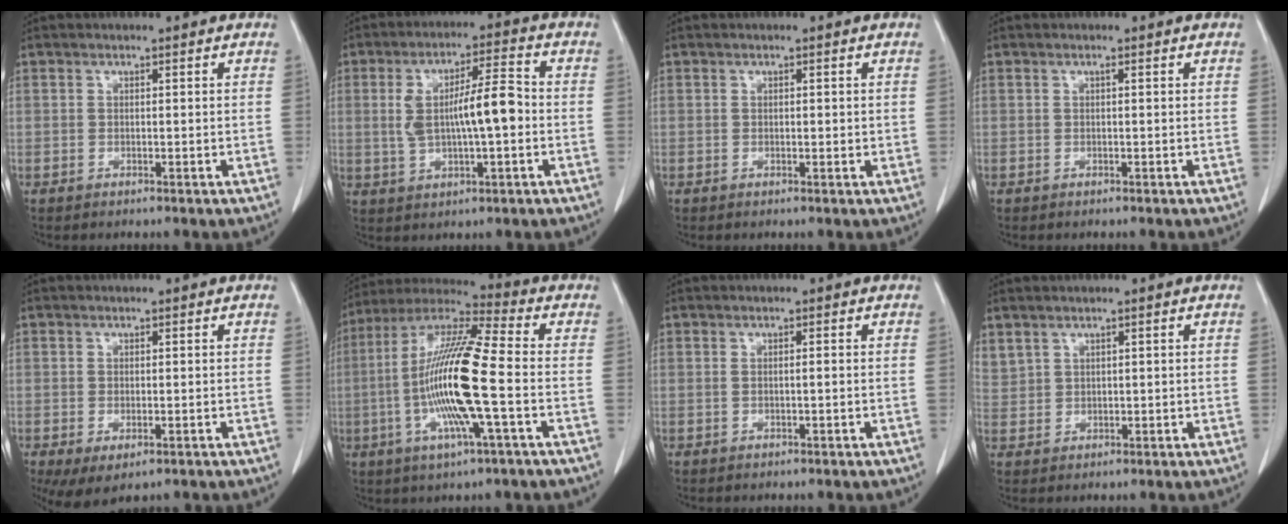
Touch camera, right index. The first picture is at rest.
{"total": 9.9, "force": [-0.1, 2.3, 9.6], "torque": [-0.180, 0.021, 0.001]}
{"total": 0.9, "force": [0.1, 0.4, 0.7], "torque": [-0.012, -0.001, 0.002]}
{"total": 0.0}
{"total": 5.5, "force": [-2.9, 2.5, 3.9], "torque": [-0.061, -0.015, -0.040]}
{"total": 16.8, "force": [-2.9, 0.9, 16.6], "torque": [-0.333, -0.004, -0.062]}
{"total": 0.7, "force": [0.0, 0.0, 0.7], "torque": [-0.014, 0.000, 0.001]}
{"total": 3.8, "force": [2.7, 2.4, 1.2], "torque": [-0.028, 0.012, 0.068]}